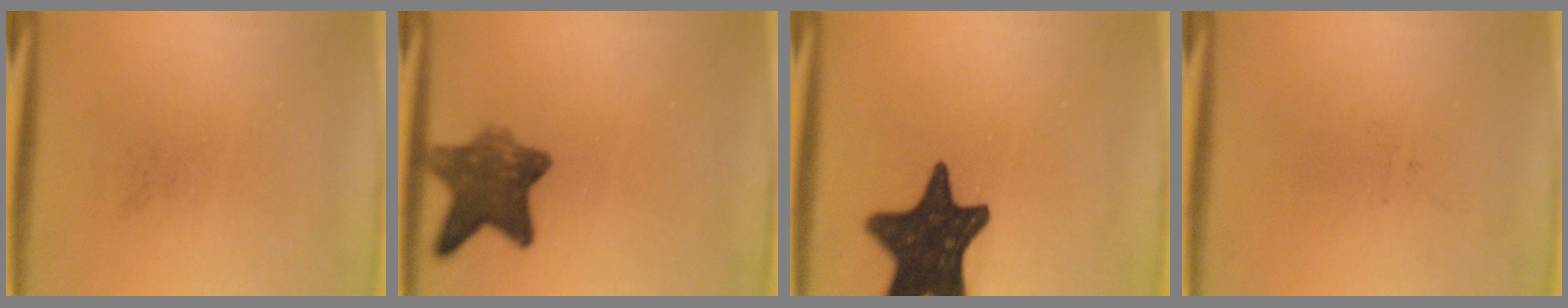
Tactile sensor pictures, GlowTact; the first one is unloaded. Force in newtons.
{"total": 8.2}
{"total": 18.2}
{"total": 0.0}